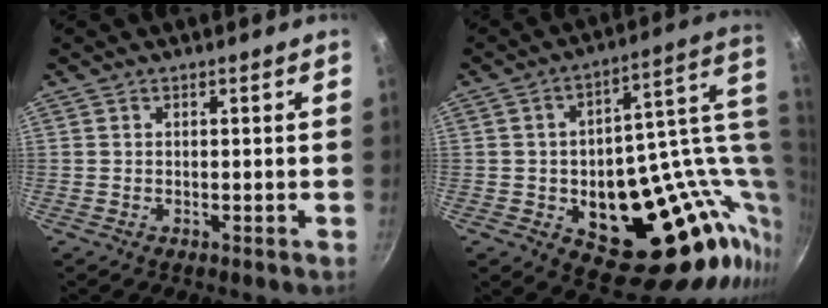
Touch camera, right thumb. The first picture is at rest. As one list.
[{"total": 29.6, "force": [-0.9, 17.6, 23.8], "torque": [-0.256, 0.007, 0.013]}]